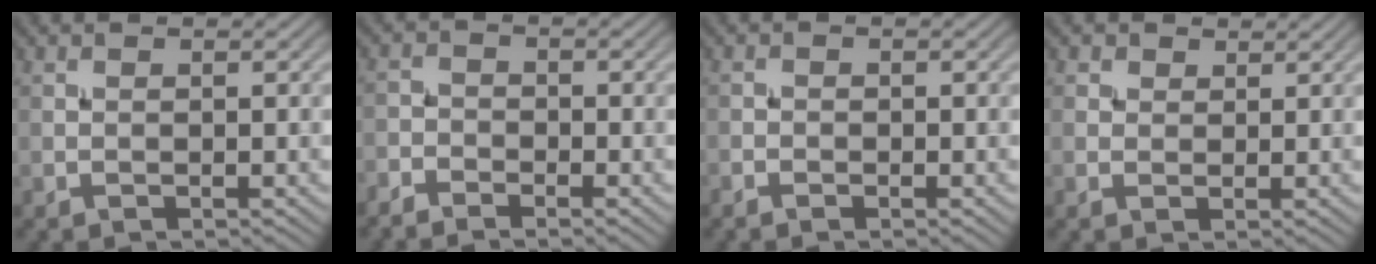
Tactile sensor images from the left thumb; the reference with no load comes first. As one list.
[{"total": 3.0, "force": [-2.6, 1.2, 0.8], "torque": [-0.013, -0.001, -0.059]}, {"total": 1.1, "force": [-0.7, 0.7, 0.4], "torque": [-0.006, -0.001, -0.015]}, {"total": 2.1, "force": [1.3, 1.5, 0.6], "torque": [-0.015, 0.001, 0.021]}]